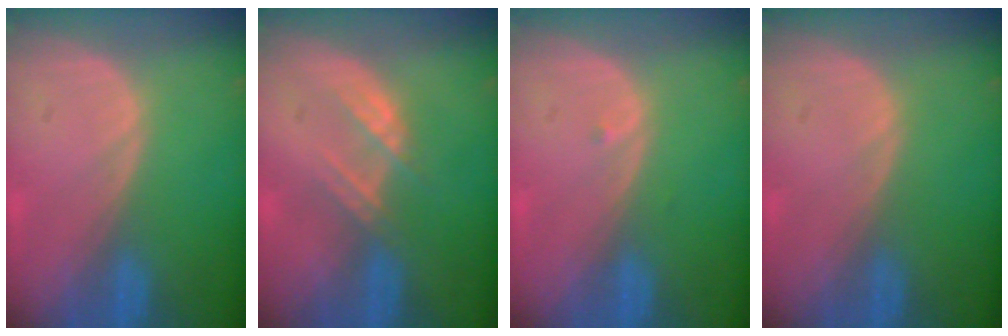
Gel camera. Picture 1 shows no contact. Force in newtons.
{"total": 3.0, "press": 3.0, "slide": 0.3}
{"total": 0.5, "press": 0.4, "slide": 0.3}
{"total": 0.0}